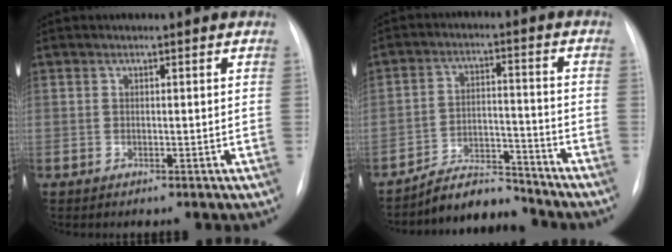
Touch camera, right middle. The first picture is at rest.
{"total": 7.1, "force": [-6.9, 1.2, 0.7], "torque": [-0.011, 0.019, -0.116]}